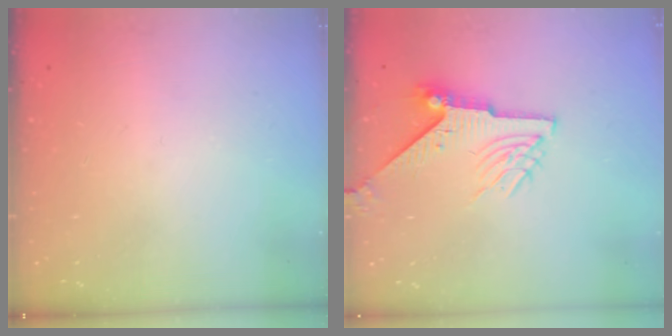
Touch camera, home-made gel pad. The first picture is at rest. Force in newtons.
{"total": 7.9, "press": 7.9, "slide": 0.8}